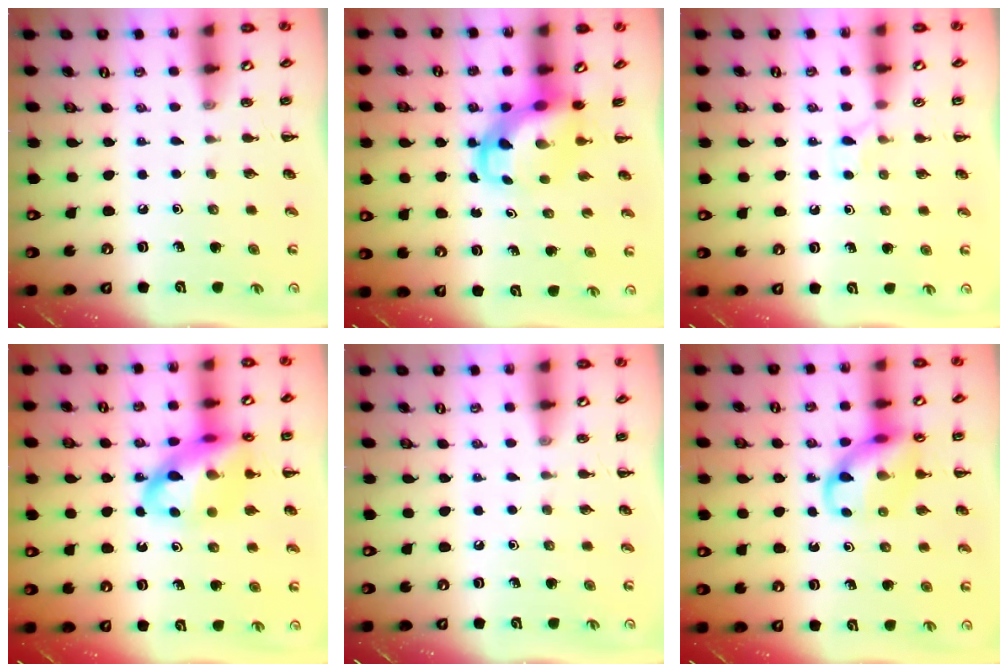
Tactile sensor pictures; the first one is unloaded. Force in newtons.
{"total": 5.0, "press": 4.9, "slide": 0.5}
{"total": 4.5, "press": 4.2, "slide": 1.5}
{"total": 17.7, "press": 17.3, "slide": 3.4}
{"total": 0.0}
{"total": 12.7, "press": 12.5, "slide": 1.8}